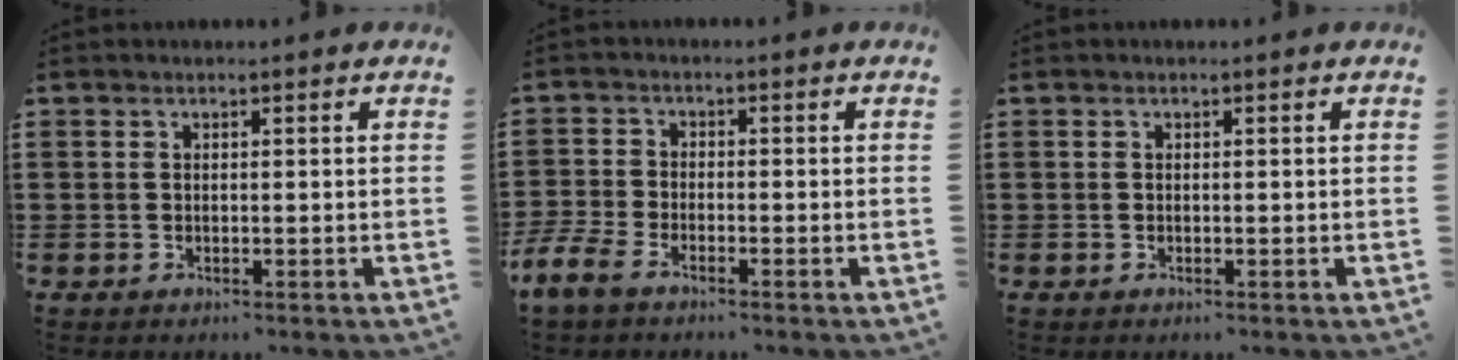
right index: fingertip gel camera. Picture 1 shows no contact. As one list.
[{"total": 3.6, "force": [-2.9, 1.0, 1.8], "torque": [-0.059, -0.006, -0.066]}, {"total": 0.0}]